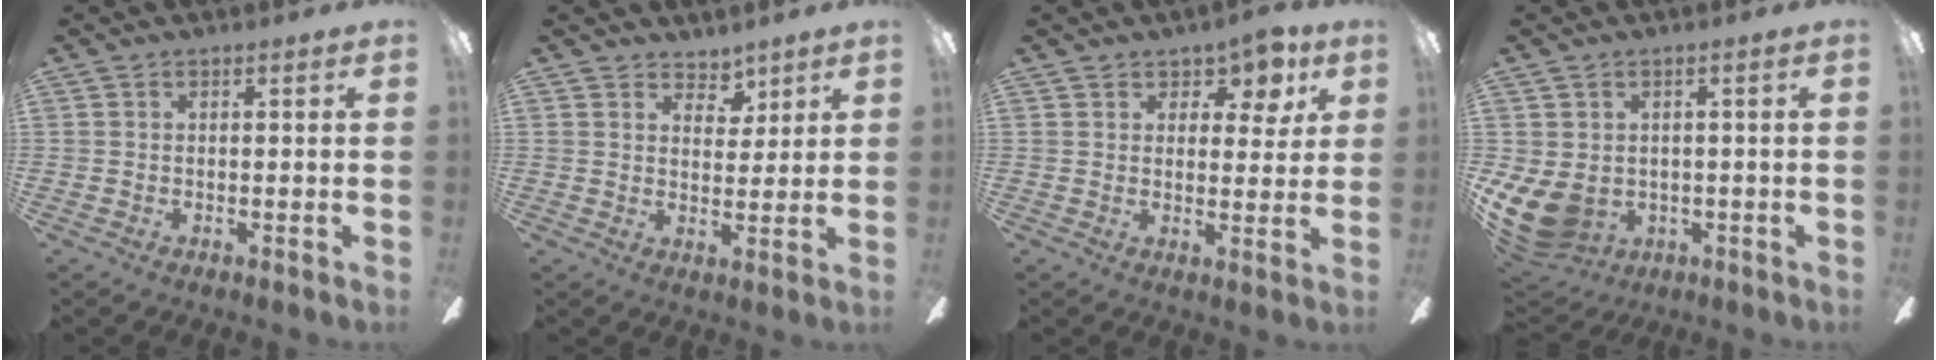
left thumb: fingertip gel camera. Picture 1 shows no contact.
{"total": 4.5, "force": [3.7, 2.6, 0.6], "torque": [-0.001, -0.022, 0.064]}
{"total": 6.1, "force": [4.3, 3.5, 2.5], "torque": [-0.027, -0.023, 0.071]}
{"total": 8.6, "force": [-1.8, 6.8, 4.9], "torque": [-0.139, -0.004, -0.030]}